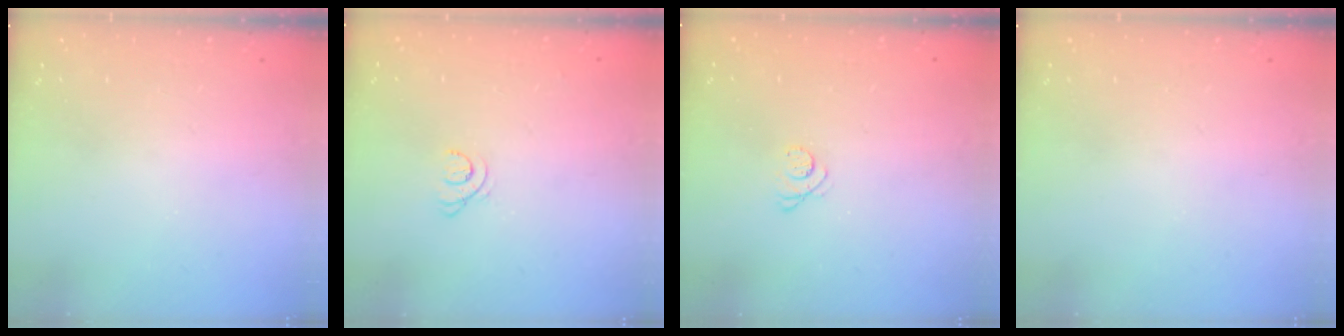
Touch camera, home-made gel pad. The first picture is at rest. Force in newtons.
{"total": 3.9, "press": 3.9, "slide": 0.4}
{"total": 2.7, "press": 2.7, "slide": 0.3}
{"total": 0.0}